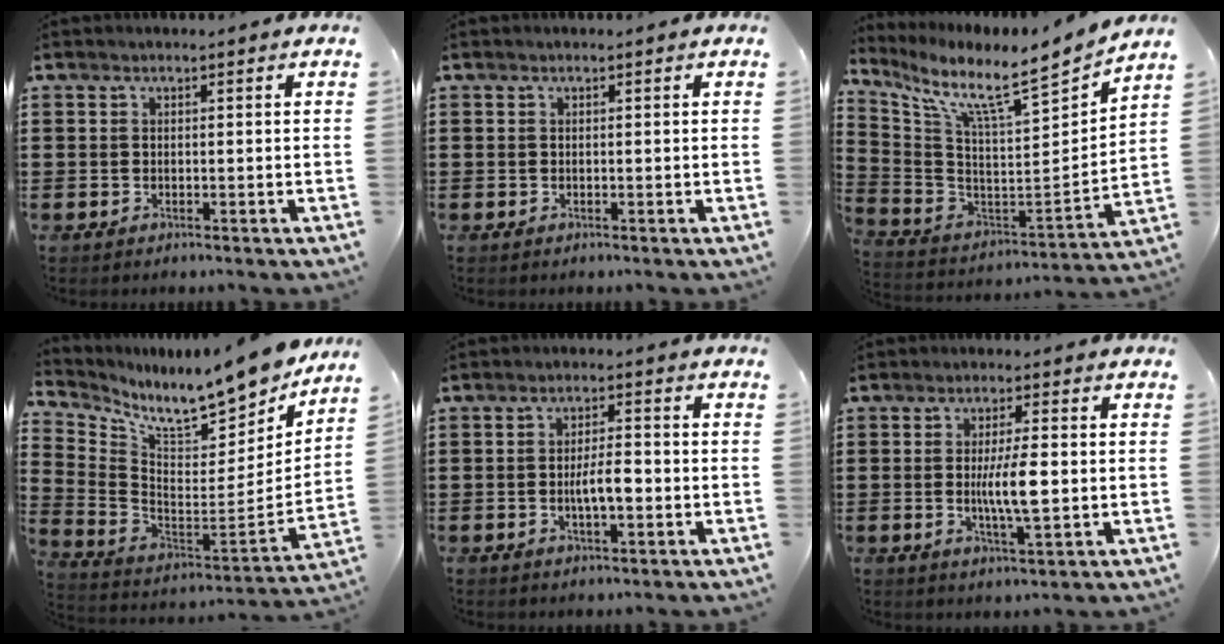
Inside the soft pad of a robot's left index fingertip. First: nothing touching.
{"total": 0.0}
{"total": 8.3, "force": [6.9, 0.3, 4.6], "torque": [-0.117, -0.071, 0.105]}
{"total": 10.6, "force": [9.4, 1.0, 5.0], "torque": [-0.106, -0.091, 0.152]}
{"total": 4.5, "force": [-1.0, 1.5, 4.1], "torque": [-0.081, 0.004, -0.021]}
{"total": 6.3, "force": [-0.3, 1.1, 6.2], "torque": [-0.107, -0.006, -0.012]}